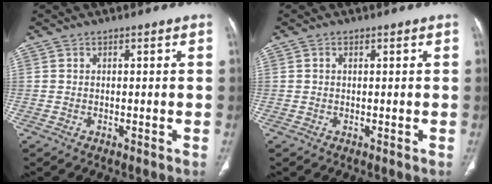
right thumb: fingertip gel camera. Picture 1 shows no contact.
{"total": 0.5, "force": [0.2, 0.3, 0.4], "torque": [-0.009, 0.001, 0.003]}